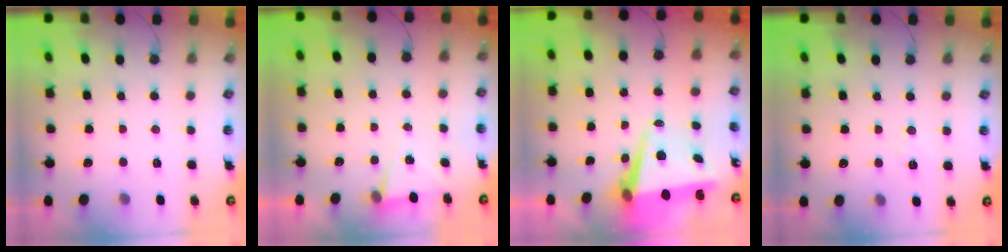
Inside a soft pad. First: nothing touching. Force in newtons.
{"total": 4.9, "press": 2.4, "slide": 4.3}
{"total": 7.8, "press": 7.6, "slide": 1.8}
{"total": 5.3, "press": 3.8, "slide": 3.7}